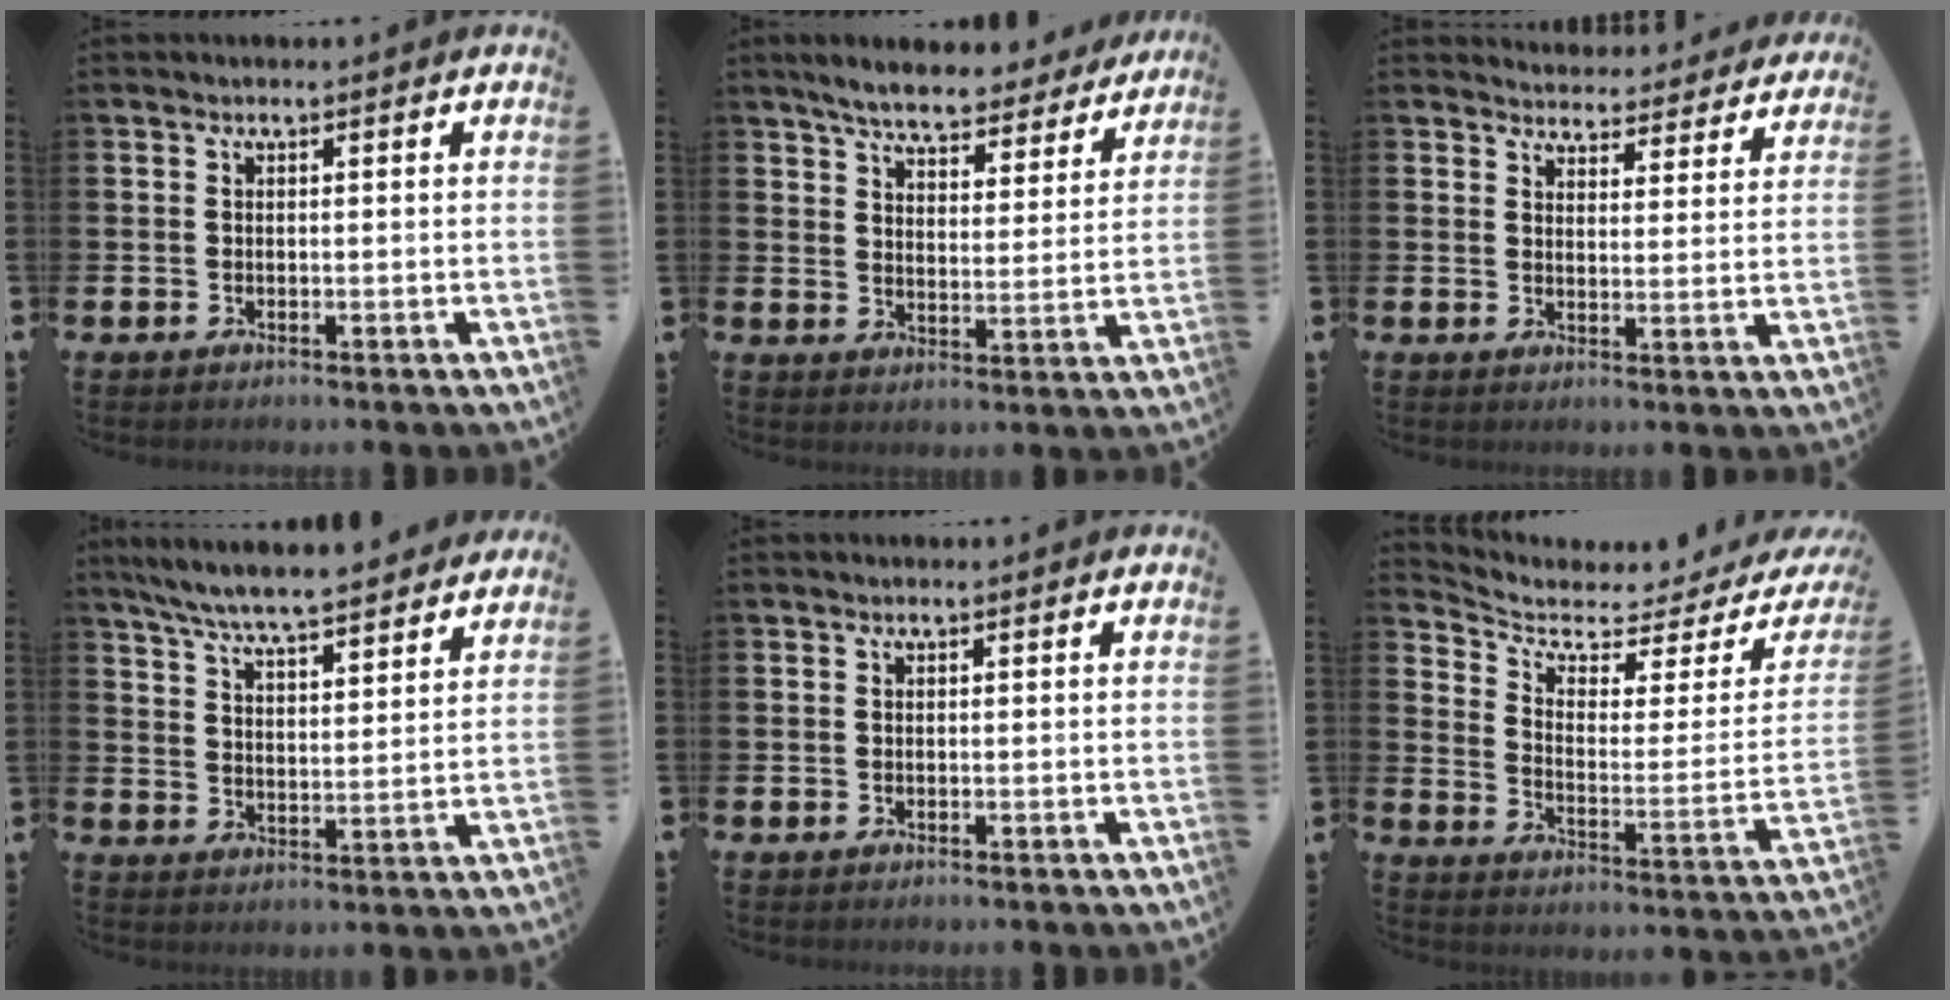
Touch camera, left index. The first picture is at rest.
{"total": 6.6, "force": [6.3, 1.2, 1.7], "torque": [-0.045, -0.038, 0.107]}
{"total": 4.3, "force": [4.2, 1.0, -0.1], "torque": [-0.002, -0.036, 0.070]}
{"total": 7.4, "force": [7.1, 0.3, 2.0], "torque": [-0.068, -0.044, 0.126]}
{"total": 0.0}
{"total": 4.5, "force": [3.8, 1.6, 1.7], "torque": [-0.051, -0.040, 0.054]}